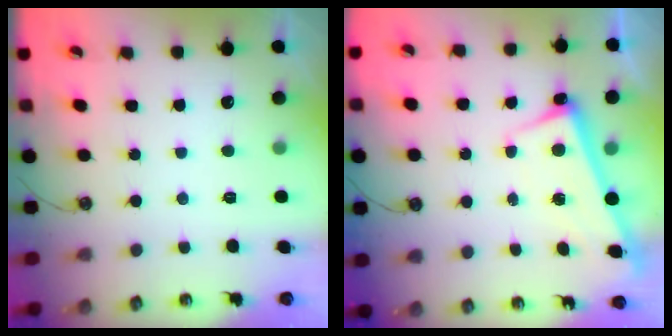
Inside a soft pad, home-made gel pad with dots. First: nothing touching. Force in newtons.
{"total": 2.8, "press": 2.7, "slide": 0.4}